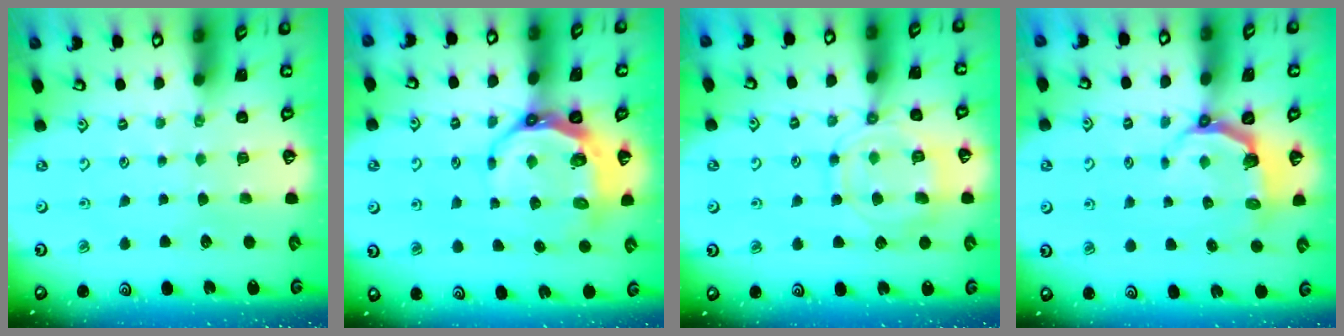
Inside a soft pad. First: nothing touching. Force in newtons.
{"total": 8.6, "press": 7.8, "slide": 3.5}
{"total": 12.3, "press": 12.2, "slide": 1.4}
{"total": 4.5, "press": 2.9, "slide": 3.4}